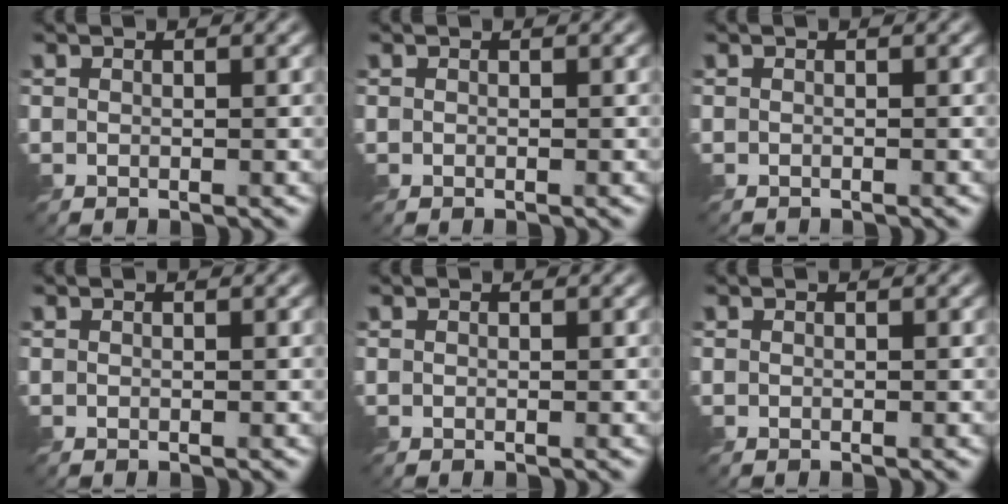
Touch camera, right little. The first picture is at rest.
{"total": 0.0}
{"total": 0.7, "force": [-0.7, 0.0, 0.0], "torque": [0.004, -0.006, -0.012]}
{"total": 0.0}
{"total": 0.0}
{"total": 0.0}